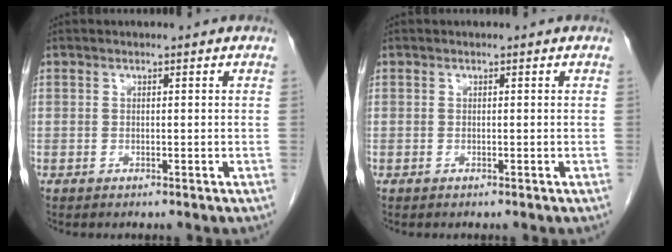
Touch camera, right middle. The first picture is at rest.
{"total": 0.0}